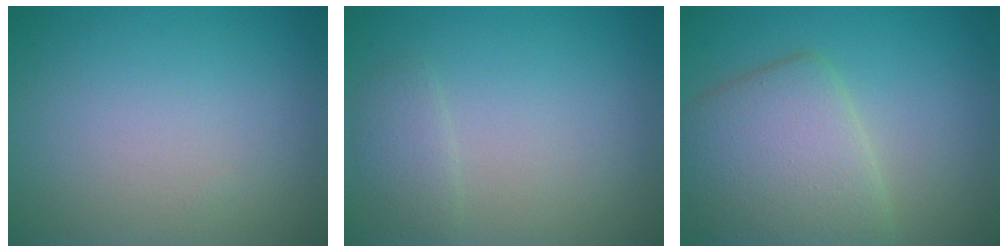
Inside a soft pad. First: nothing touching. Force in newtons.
{"total": 1.4, "press": 1.4, "slide": 0.1}
{"total": 6.2, "press": 6.2, "slide": 0.1}